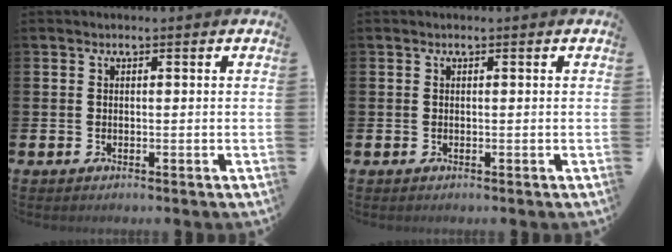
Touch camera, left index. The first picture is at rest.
{"total": 0.0}